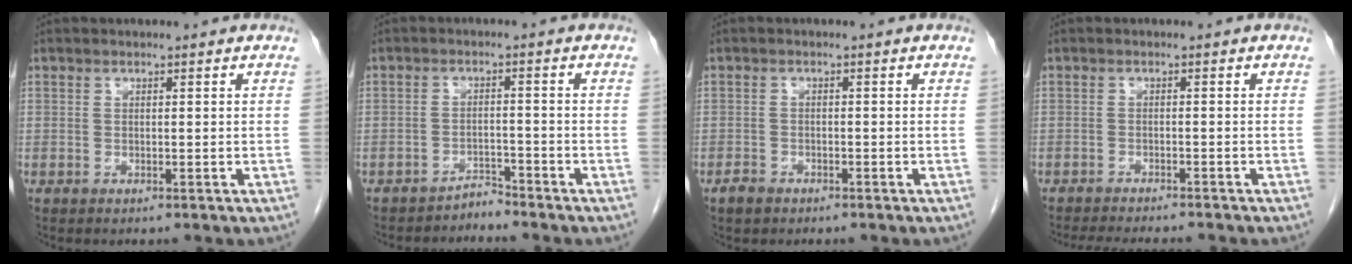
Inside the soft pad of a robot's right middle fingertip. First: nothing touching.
{"total": 2.2, "force": [-2.2, 0.1, -0.5], "torque": [0.016, -0.008, -0.035]}
{"total": 1.9, "force": [-1.4, 1.1, 0.7], "torque": [-0.020, 0.001, -0.020]}
{"total": 8.7, "force": [-8.0, 1.0, 3.4], "torque": [-0.050, -0.015, -0.111]}